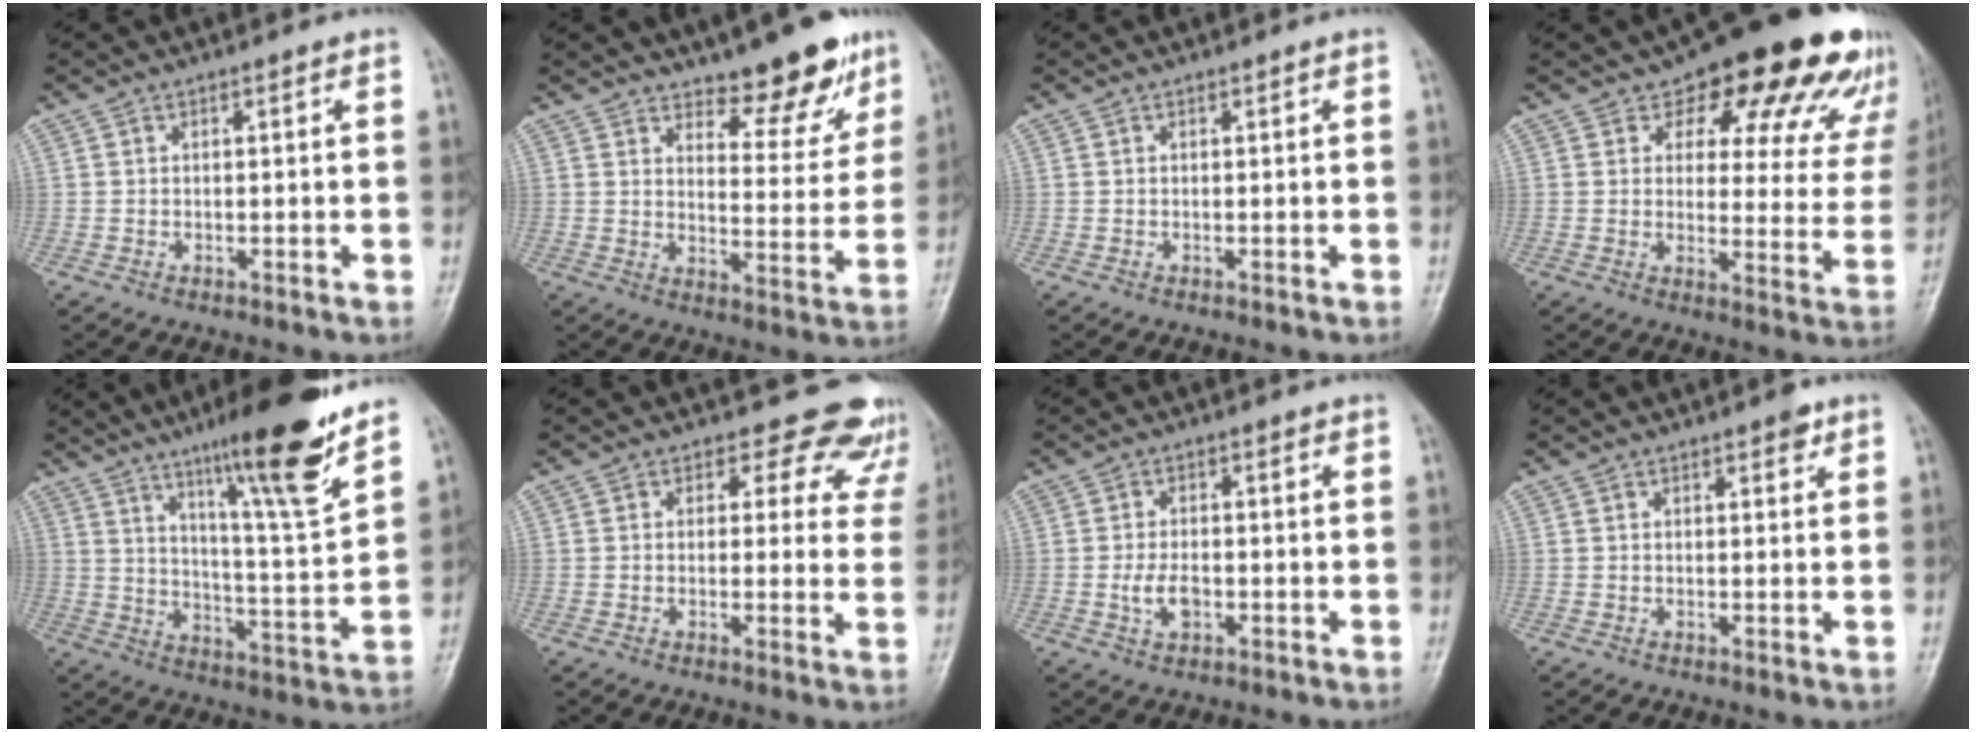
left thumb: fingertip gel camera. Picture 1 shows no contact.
{"total": 10.9, "force": [8.2, 4.1, 6.0], "torque": [-0.043, -0.061, 0.123]}
{"total": 0.0}
{"total": 22.4, "force": [15.3, 10.1, 12.8], "torque": [-0.116, -0.062, 0.179]}
{"total": 18.0, "force": [12.2, 1.6, 13.1], "torque": [-0.181, -0.073, 0.191]}
{"total": 10.2, "force": [8.5, 5.5, 1.4], "torque": [0.047, -0.042, 0.064]}
{"total": 4.1, "force": [-1.1, 2.5, 3.1], "torque": [-0.057, 0.003, -0.019]}
{"total": 1.9, "force": [1.1, 0.9, 1.3], "torque": [-0.010, -0.003, 0.011]}